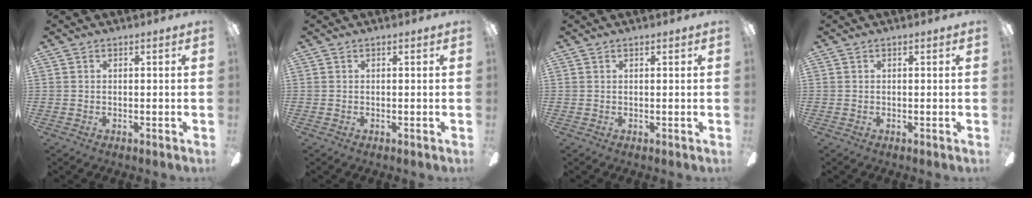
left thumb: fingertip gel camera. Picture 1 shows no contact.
{"total": 0.0}
{"total": 0.6, "force": [0.4, 0.1, 0.3], "torque": [-0.008, 0.002, 0.007]}
{"total": 0.0}